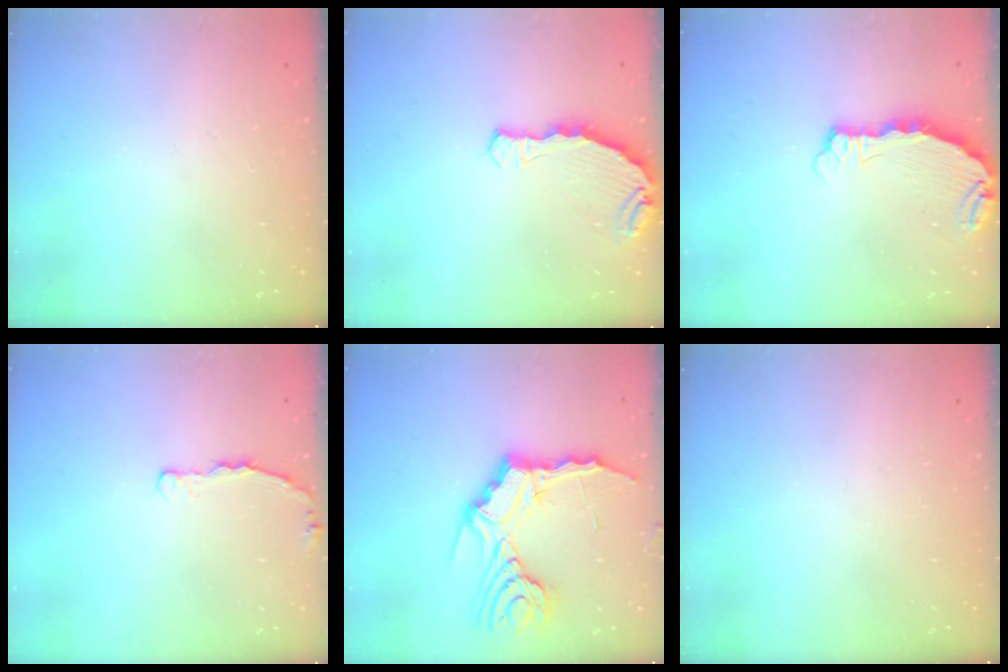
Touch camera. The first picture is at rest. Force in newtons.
{"total": 7.7, "press": 6.7, "slide": 3.7}
{"total": 5.3, "press": 5.1, "slide": 1.3}
{"total": 2.9, "press": 2.9, "slide": 0.4}
{"total": 15.3, "press": 15.2, "slide": 1.8}
{"total": 0.0}